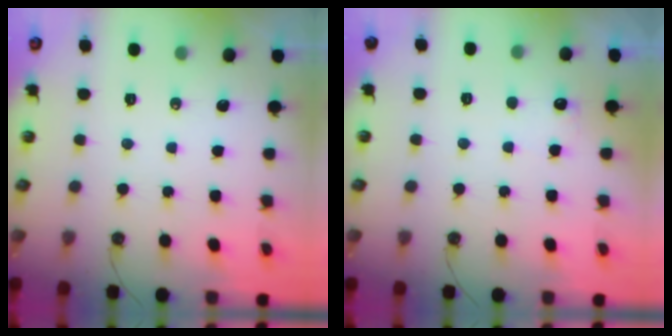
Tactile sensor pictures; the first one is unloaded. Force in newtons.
{"total": 4.6, "press": 4.4, "slide": 1.2}